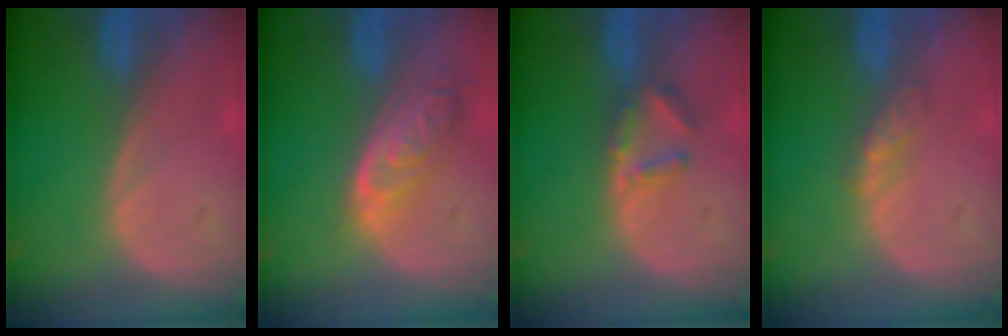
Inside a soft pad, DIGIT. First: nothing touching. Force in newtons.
{"total": 6.5, "press": 5.9, "slide": 2.7}
{"total": 3.3, "press": 3.2, "slide": 0.4}
{"total": 2.8, "press": 2.5, "slide": 1.2}